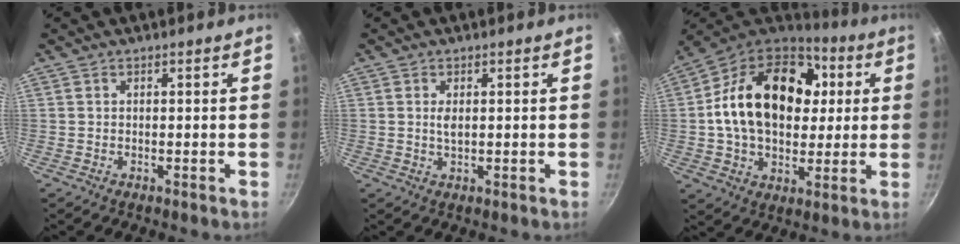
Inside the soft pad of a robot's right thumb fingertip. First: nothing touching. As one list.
[{"total": 1.5, "force": [0.5, 0.6, 1.3], "torque": [-0.026, -0.001, 0.010]}, {"total": 25.3, "force": [3.9, 17.7, 17.6], "torque": [-0.273, 0.027, 0.058]}]